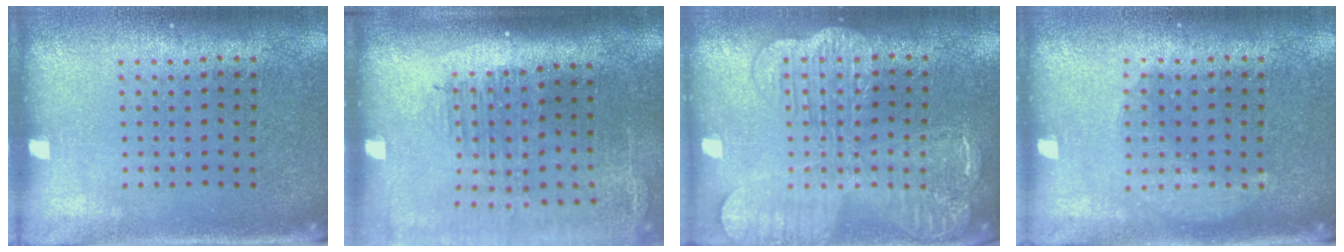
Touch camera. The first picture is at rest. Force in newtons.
{"total": 2.3, "press": 1.8, "slide": 1.3}
{"total": 3.3, "press": 3.3, "slide": 0.5}
{"total": 1.8, "press": 1.8, "slide": 0.2}